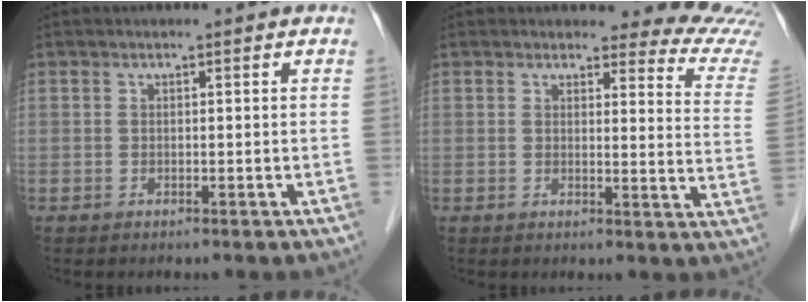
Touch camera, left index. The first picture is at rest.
{"total": 11.2, "force": [11.1, 0.6, 0.8], "torque": [0.021, -0.103, 0.083]}